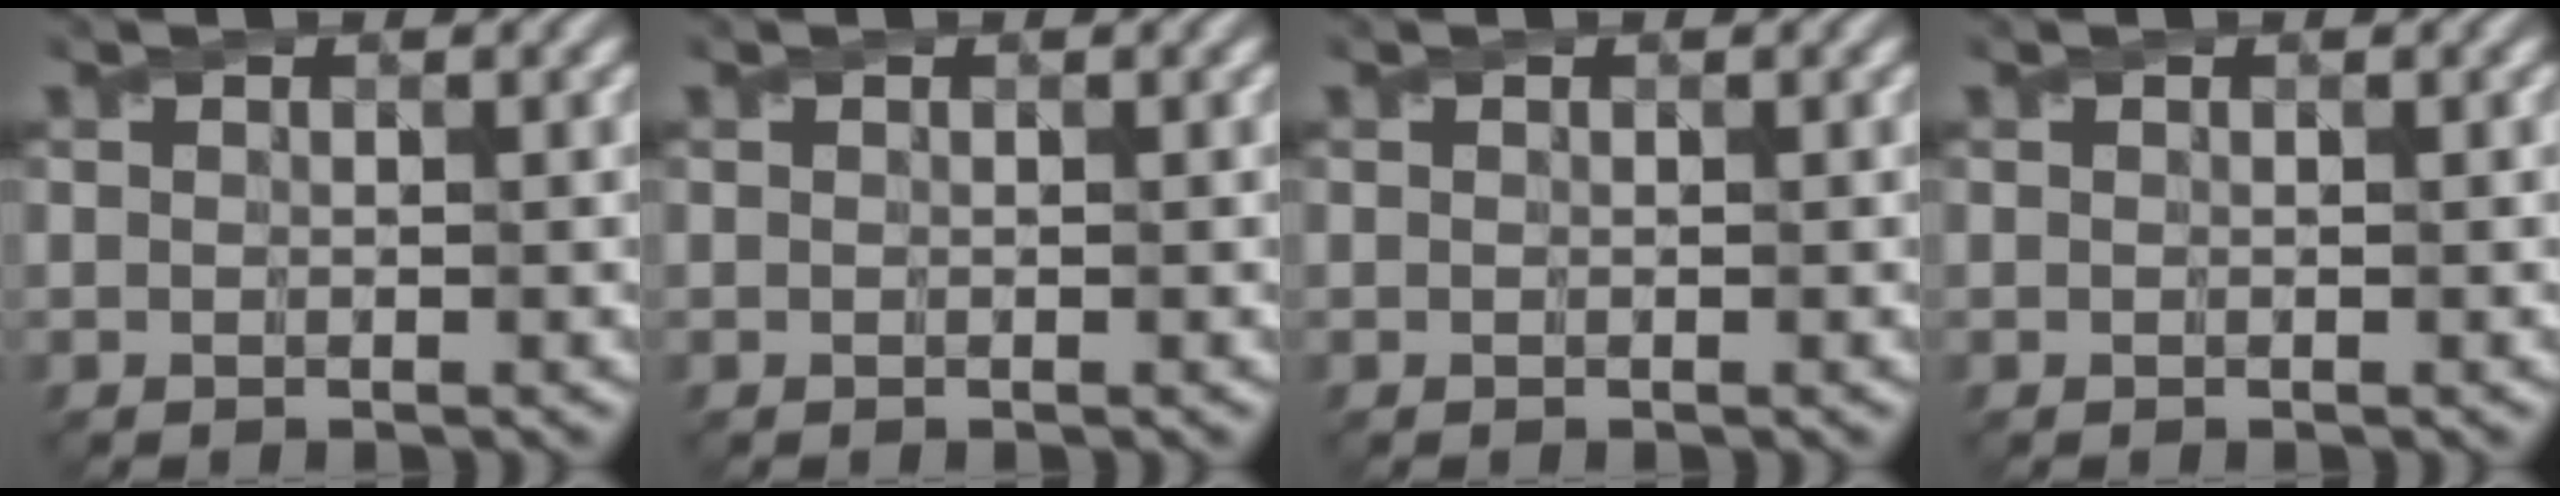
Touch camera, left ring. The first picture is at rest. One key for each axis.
{"total": 0.0}
{"total": 0.0}
{"total": 0.0}